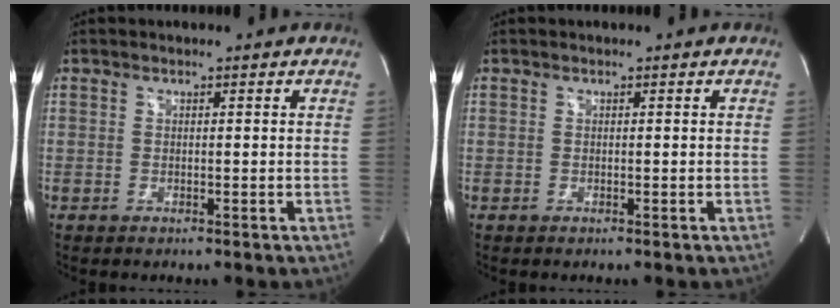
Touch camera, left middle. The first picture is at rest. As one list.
[{"total": 0.0}]